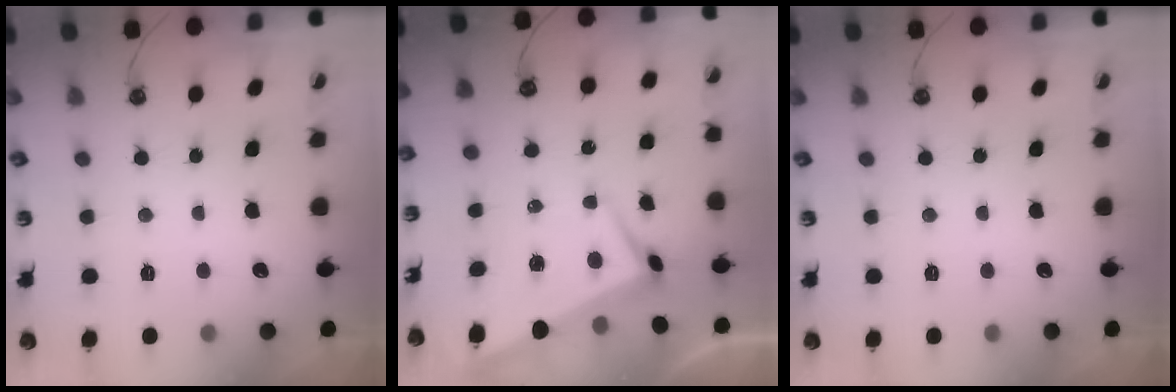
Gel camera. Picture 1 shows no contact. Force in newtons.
{"total": 1.1, "press": 0.2, "slide": 1.1}
{"total": 0.0}